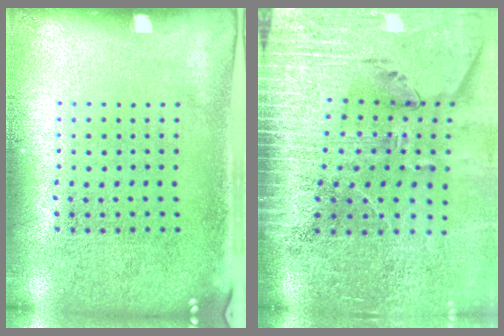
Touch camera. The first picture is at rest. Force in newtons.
{"total": 3.7, "press": 3.2, "slide": 1.9}